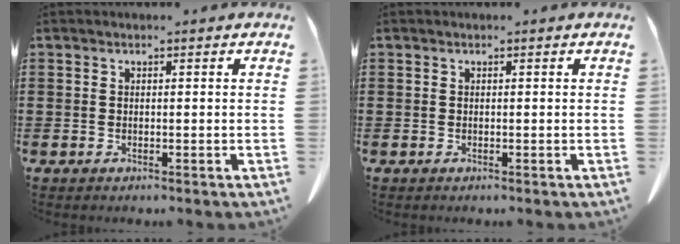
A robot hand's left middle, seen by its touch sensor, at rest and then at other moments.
{"total": 0.0}